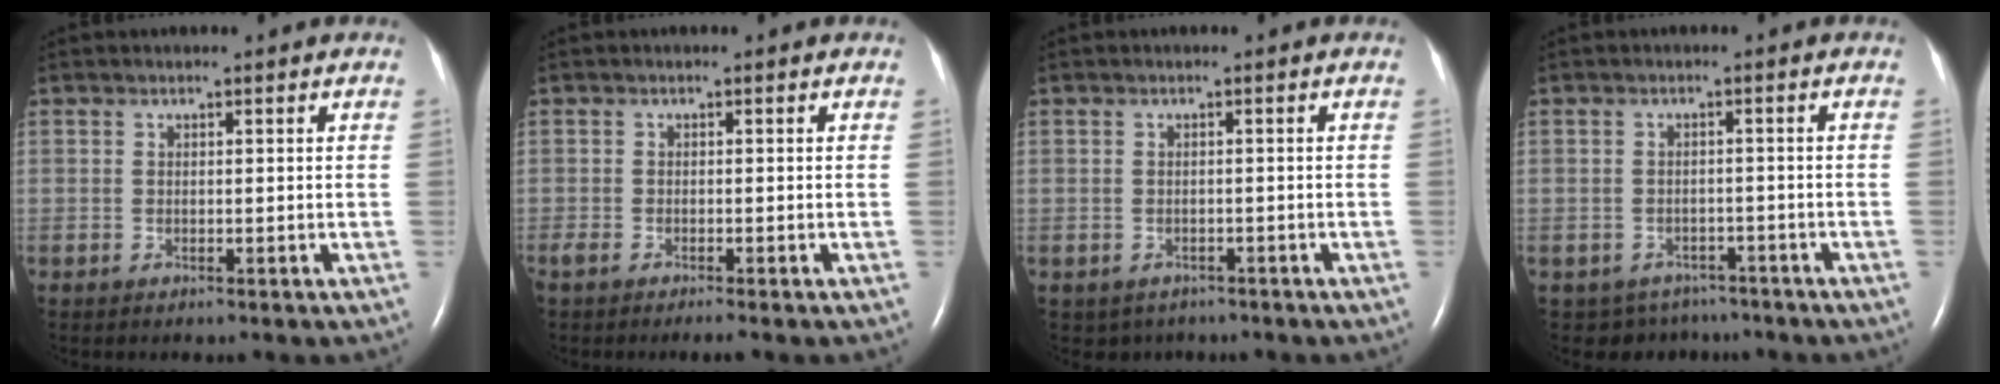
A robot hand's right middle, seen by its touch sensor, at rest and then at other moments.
{"total": 2.0, "force": [-1.5, 0.2, 1.3], "torque": [-0.030, -0.008, -0.029]}
{"total": 2.9, "force": [-2.1, 2.0, 0.3], "torque": [-0.004, 0.007, -0.025]}
{"total": 5.2, "force": [-4.1, 3.2, -0.1], "torque": [0.004, 0.014, -0.051]}